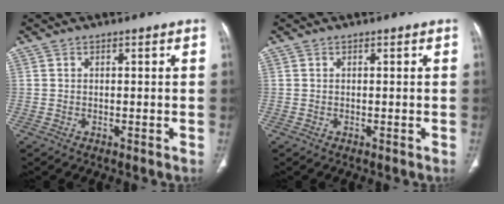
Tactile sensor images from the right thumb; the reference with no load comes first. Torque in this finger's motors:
{"motor_torque": [-0.44, -0.06, 0.11, 0.11, 0.00]}